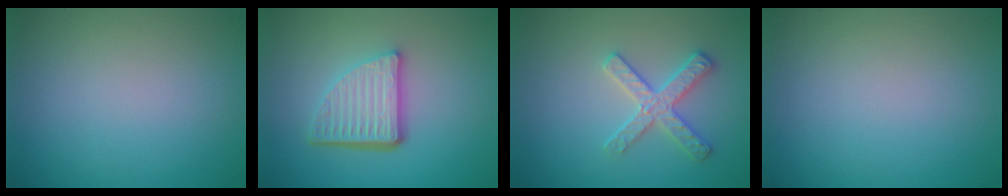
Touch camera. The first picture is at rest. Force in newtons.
{"total": 5.6, "press": 3.7, "slide": 4.1}
{"total": 2.9, "press": 2.9, "slide": 0.1}
{"total": 0.0}